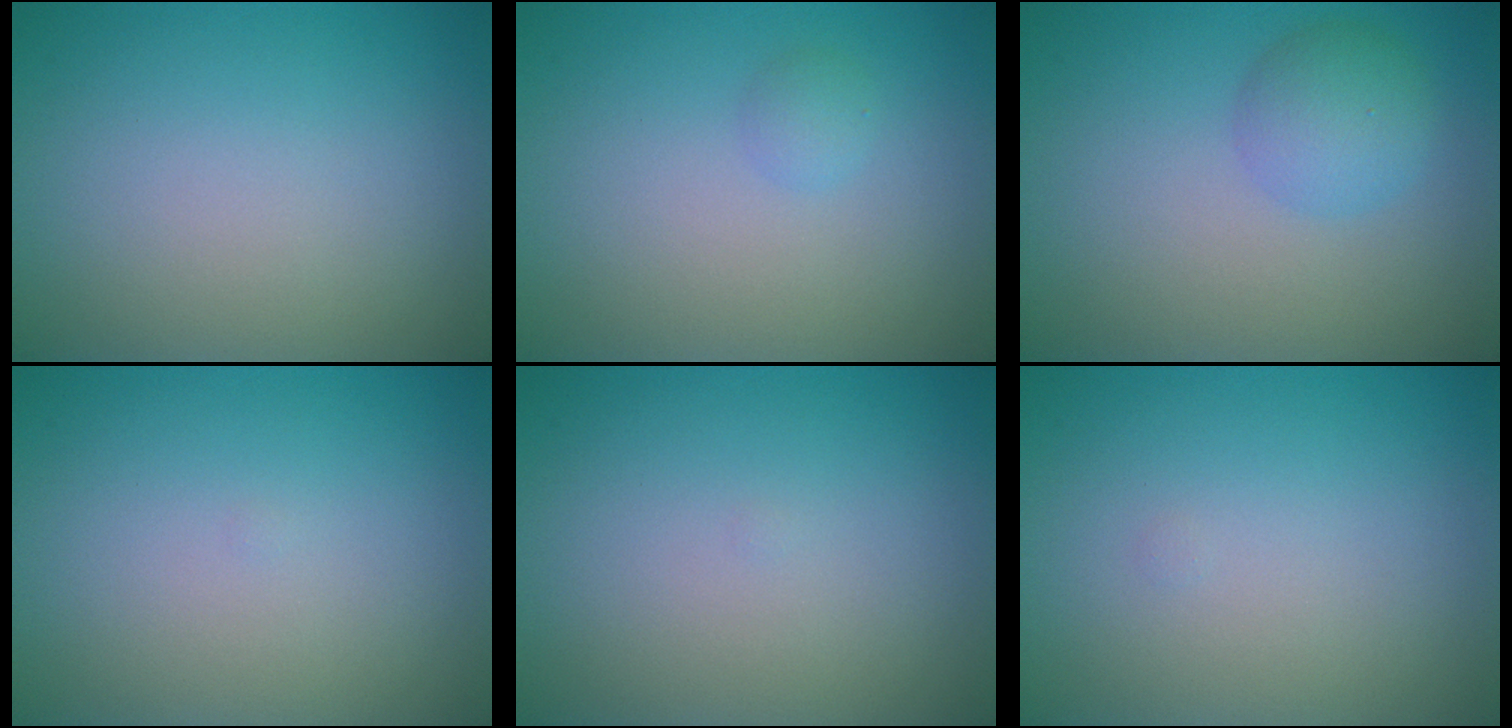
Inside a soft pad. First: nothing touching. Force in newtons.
{"total": 0.9, "press": 0.9, "slide": 0.1}
{"total": 3.0, "press": 2.9, "slide": 0.2}
{"total": 0.0}
{"total": 0.0}
{"total": 0.0}